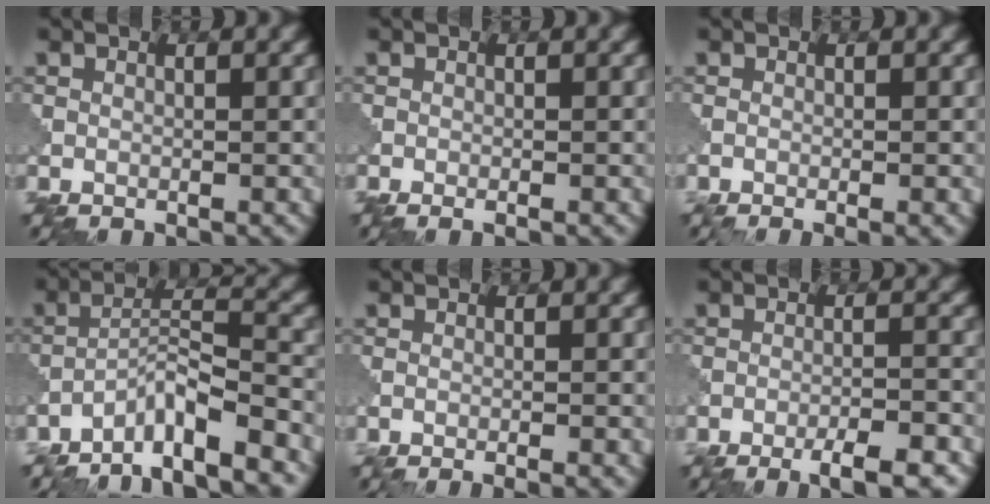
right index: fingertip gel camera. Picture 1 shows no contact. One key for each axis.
{"total": 0.7, "fx": -0.5, "fy": 0.1, "fz": 0.5, "tx": 0.001, "ty": -0.003, "tz": -0.008}
{"total": 2.4, "fx": -0.8, "fy": 1.0, "fz": 2.1, "tx": -0.007, "ty": -0.002, "tz": -0.011}
{"total": 5.7, "fx": -5.3, "fy": 0.1, "fz": 2.2, "tx": -0.037, "ty": 0.006, "tz": -0.093}
{"total": 2.5, "fx": -0.9, "fy": 1.2, "fz": 2.0, "tx": -0.003, "ty": 0.003, "tz": -0.027}
{"total": 4.1, "fx": -3.5, "fy": 0.3, "fz": 2.2, "tx": -0.034, "ty": 0.005, "tz": -0.052}